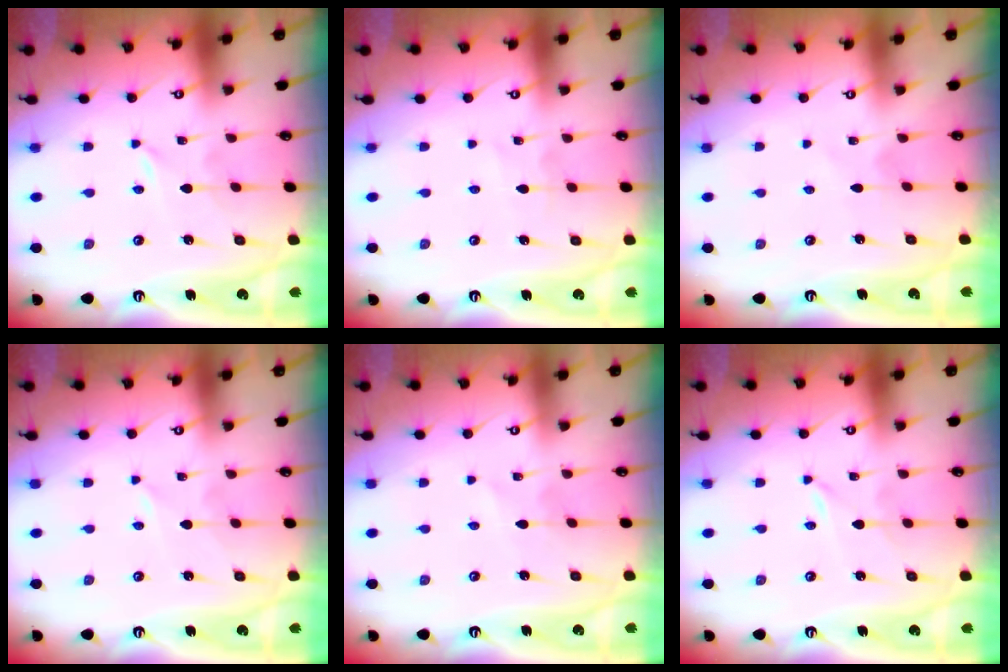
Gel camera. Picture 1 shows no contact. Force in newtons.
{"total": 1.5, "press": 1.5, "slide": 0.1}
{"total": 2.8, "press": 2.8, "slide": 0.3}
{"total": 0.6, "press": 0.6, "slide": 0.1}
{"total": 2.4, "press": 2.4, "slide": 0.3}
{"total": 0.0}